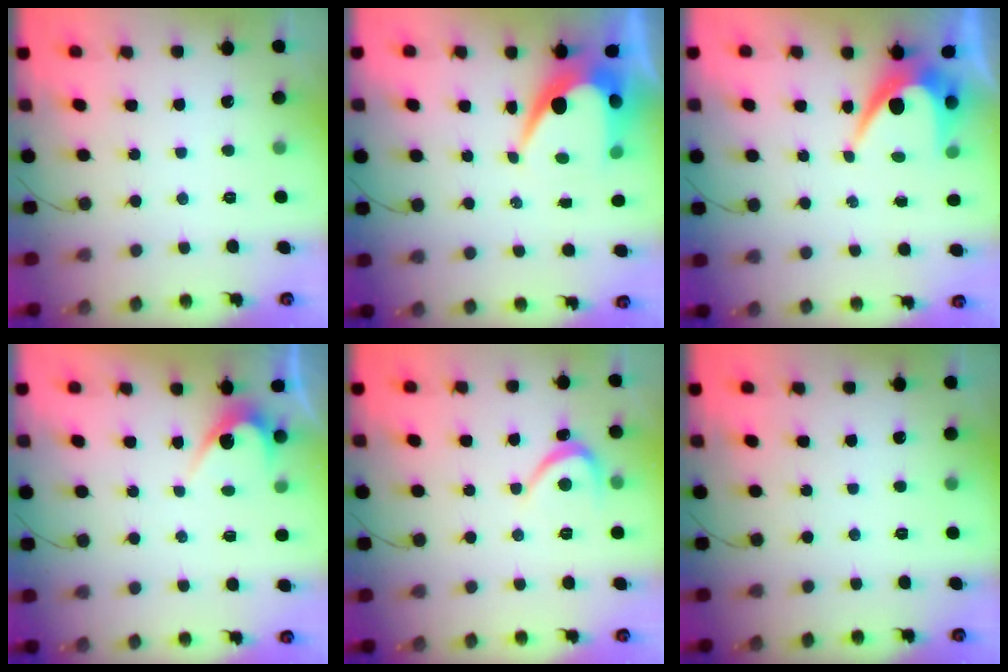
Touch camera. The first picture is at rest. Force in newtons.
{"total": 8.2, "press": 8.2, "slide": 0.5}
{"total": 7.2, "press": 7.2, "slide": 0.4}
{"total": 3.0, "press": 3.0, "slide": 0.2}
{"total": 3.3, "press": 3.2, "slide": 0.4}
{"total": 0.0}